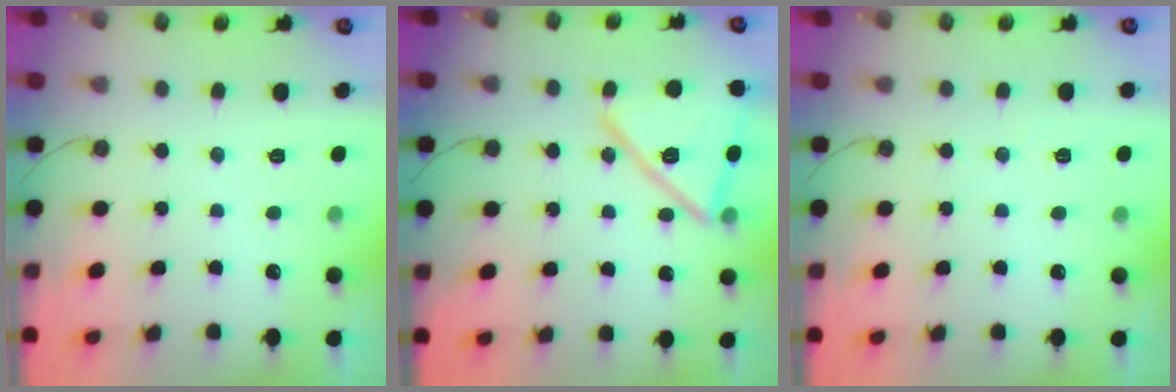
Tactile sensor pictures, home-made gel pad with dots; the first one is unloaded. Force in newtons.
{"total": 18.3, "press": 18.2, "slide": 1.9}
{"total": 2.8, "press": 2.5, "slide": 1.1}